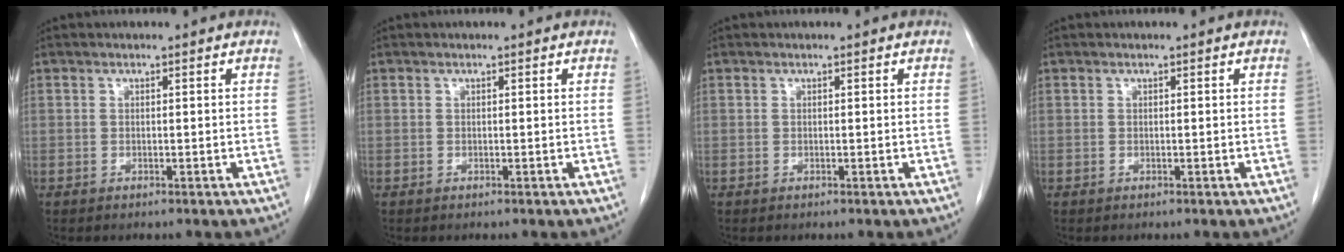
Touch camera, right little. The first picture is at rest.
{"total": 0.0}
{"total": 0.0}
{"total": 0.0}